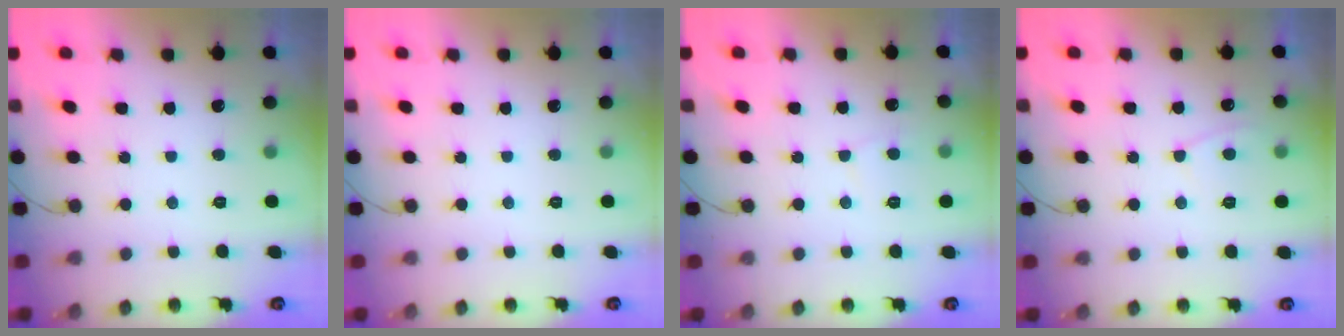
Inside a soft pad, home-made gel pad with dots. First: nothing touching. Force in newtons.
{"total": 0.0}
{"total": 3.5, "press": 3.5, "slide": 0.4}
{"total": 4.0, "press": 4.0, "slide": 0.5}